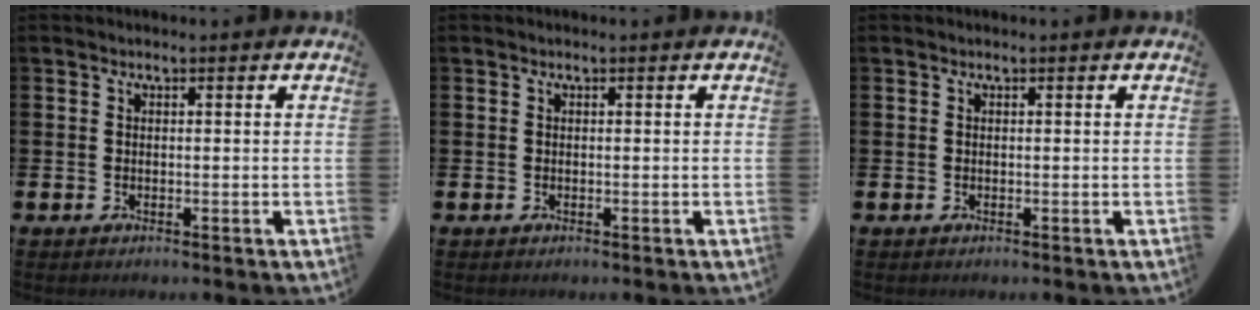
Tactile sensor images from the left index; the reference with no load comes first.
{"total": 0.0}
{"total": 0.0}